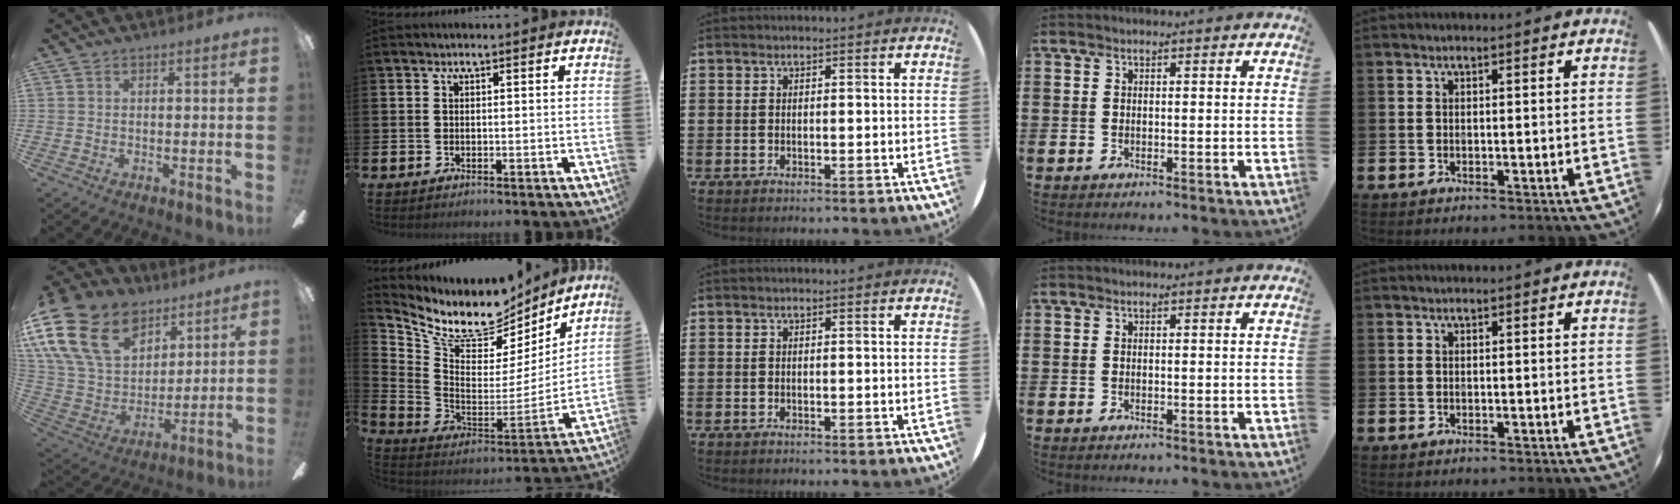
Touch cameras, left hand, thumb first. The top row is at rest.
{"thumb": {"total": 23.8, "force": [12.2, 15.8, 13.0], "torque": [-0.282, -0.057, 0.228]}, "index": {"total": 9.9, "force": [8.6, 4.1, 2.7], "torque": [-0.094, -0.069, 0.147]}}